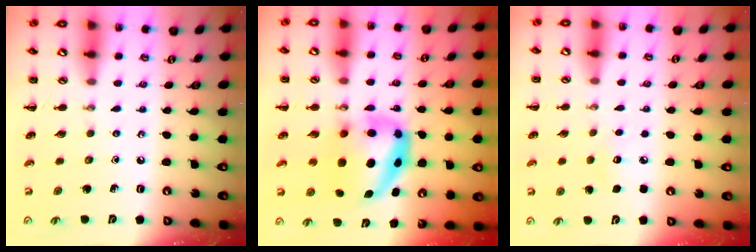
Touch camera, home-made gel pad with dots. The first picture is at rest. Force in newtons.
{"total": 8.5, "press": 8.2, "slide": 2.0}
{"total": 6.0, "press": 5.8, "slide": 1.4}